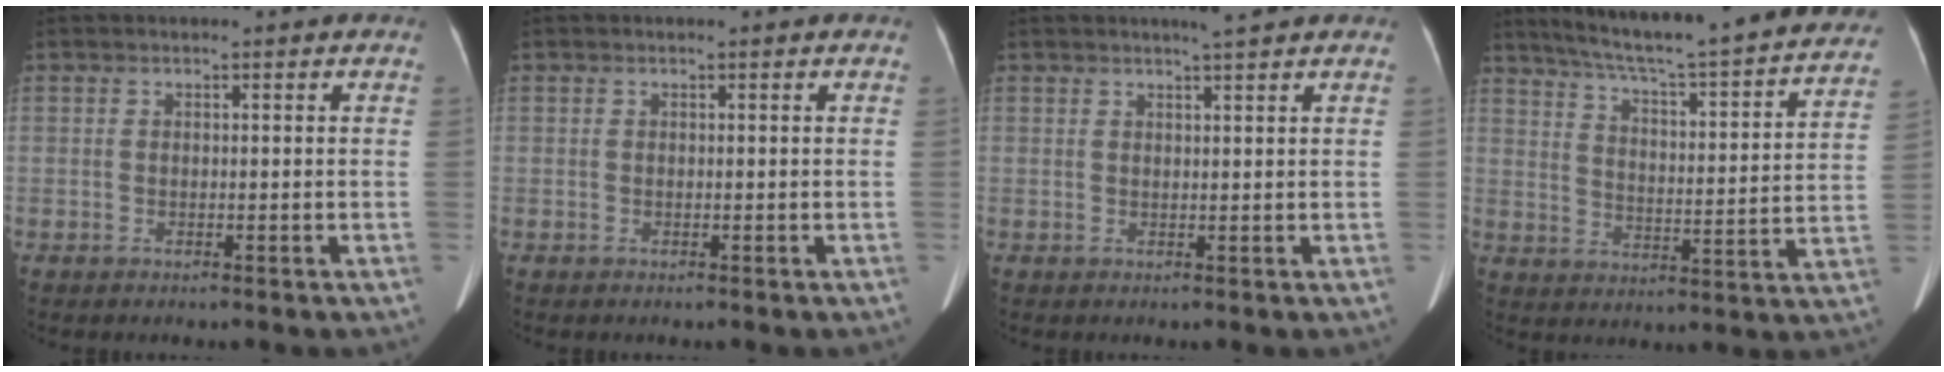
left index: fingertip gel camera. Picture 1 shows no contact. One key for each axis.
{"total": 0.0}
{"total": 2.6, "fx": 2.2, "fy": -0.3, "fz": 1.4, "tx": -0.021, "ty": 0.003, "tz": 0.033}
{"total": 29.8, "fx": 26.4, "fy": 2.1, "fz": 13.7, "tx": -0.212, "ty": -0.053, "tz": 0.335}